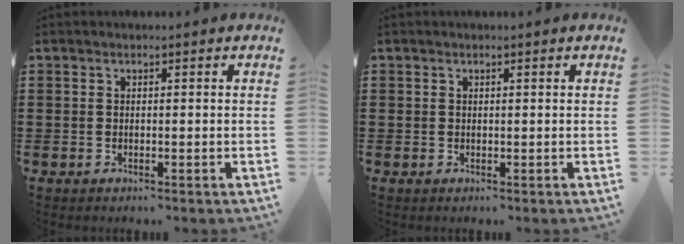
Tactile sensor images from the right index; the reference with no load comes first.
{"total": 0.6, "force": [0.2, 0.6, 0.0], "torque": [-0.002, 0.004, 0.004]}